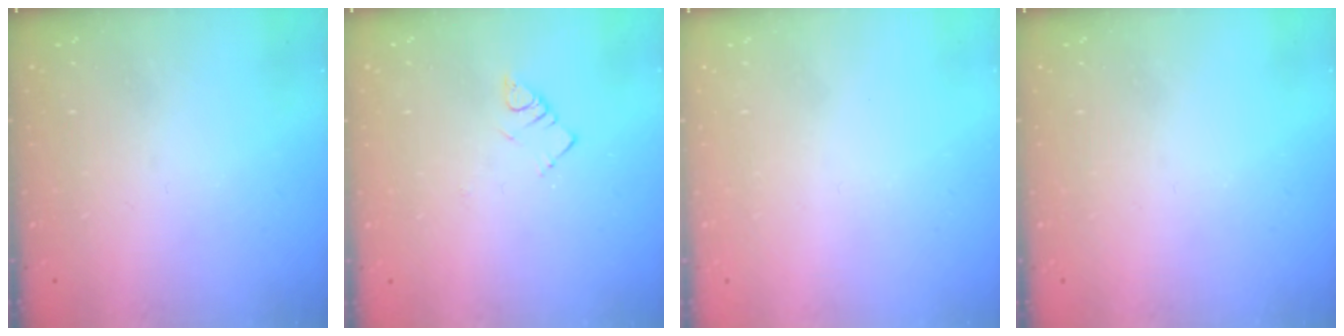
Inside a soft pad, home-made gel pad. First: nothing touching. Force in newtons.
{"total": 3.4, "press": 3.3, "slide": 0.6}
{"total": 1.7, "press": 1.7, "slide": 0.1}
{"total": 0.0}